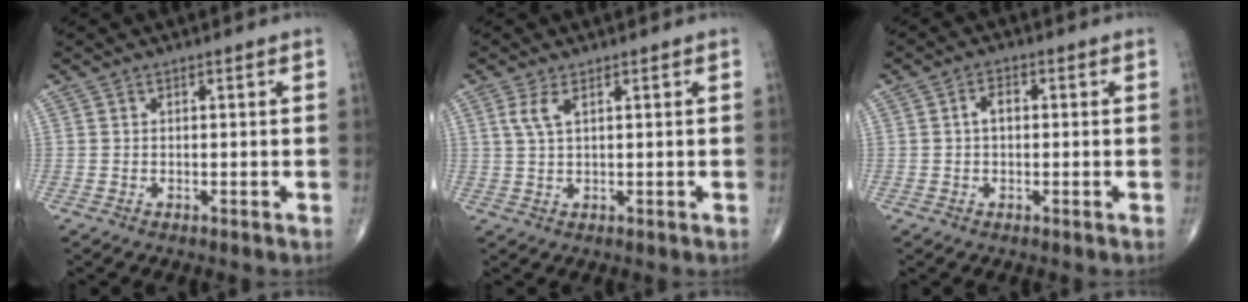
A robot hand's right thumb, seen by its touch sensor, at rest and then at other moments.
{"total": 2.6, "force": [1.2, 0.8, 2.2], "torque": [-0.056, 0.005, 0.031]}
{"total": 2.6, "force": [0.1, 1.6, 2.0], "torque": [-0.029, 0.011, -0.003]}